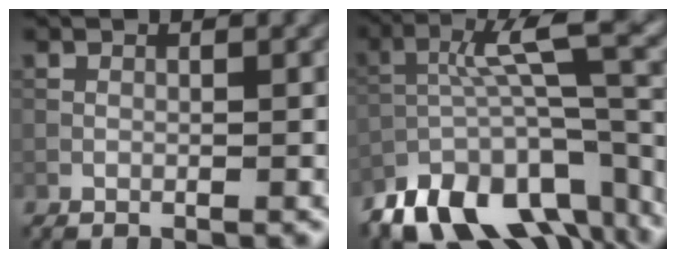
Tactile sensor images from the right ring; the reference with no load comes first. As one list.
[{"total": 12.8, "force": [-7.9, 4.9, 8.8], "torque": [-0.153, 0.010, -0.132]}]